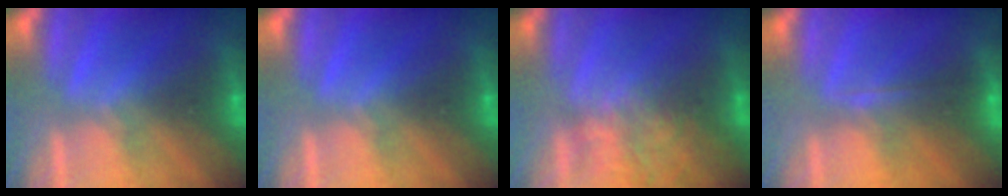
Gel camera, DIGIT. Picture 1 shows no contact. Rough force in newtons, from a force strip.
{"total": 0.0}
{"total": 2.2}
{"total": 1.9}